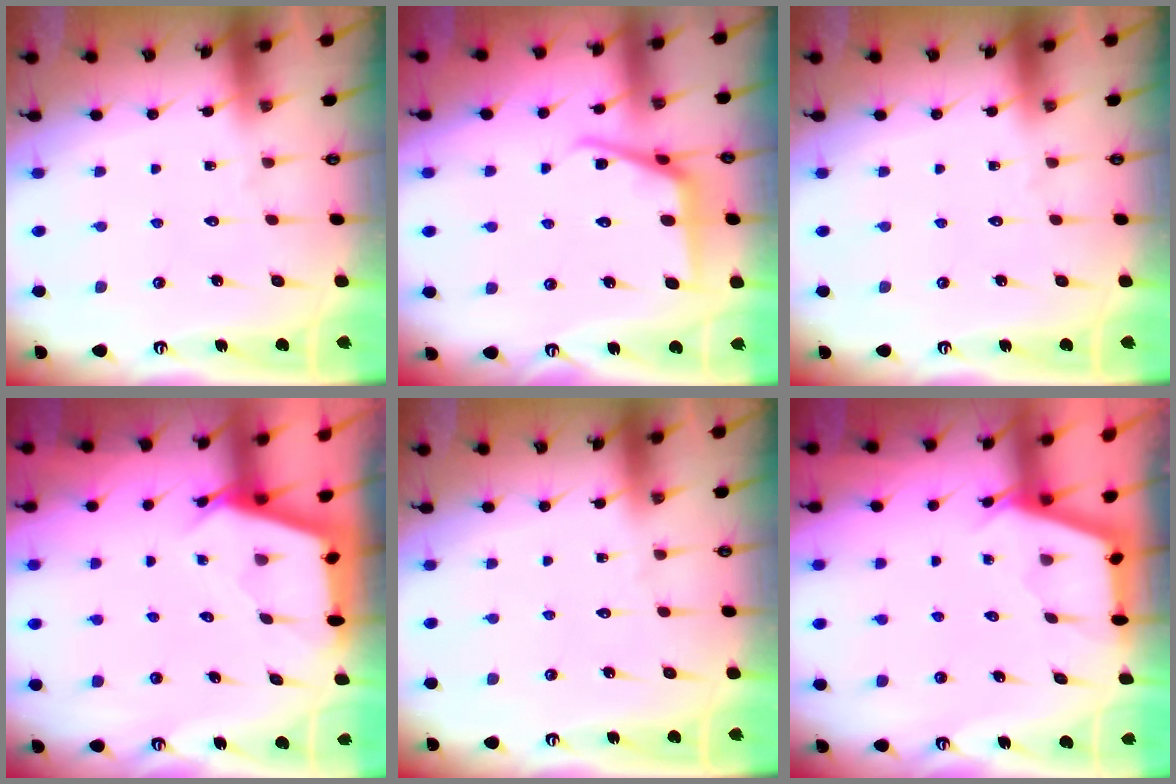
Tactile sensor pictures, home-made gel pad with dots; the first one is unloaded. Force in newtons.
{"total": 9.3, "press": 9.3, "slide": 0.5}
{"total": 0.0}
{"total": 2.9, "press": 2.8, "slide": 0.3}
{"total": 0.0}
{"total": 2.7, "press": 2.7, "slide": 0.3}